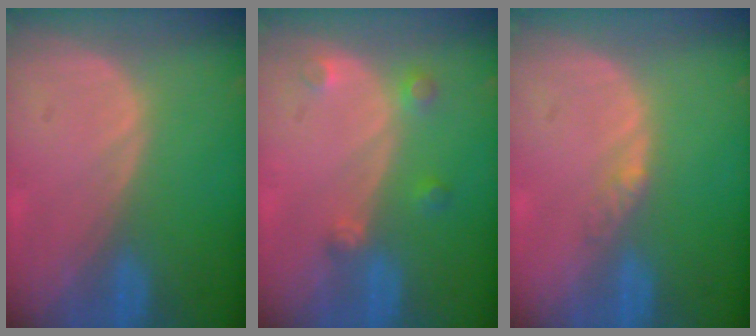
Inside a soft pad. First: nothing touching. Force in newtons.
{"total": 2.7, "press": 2.6, "slide": 0.5}
{"total": 1.8, "press": 1.6, "slide": 1.0}